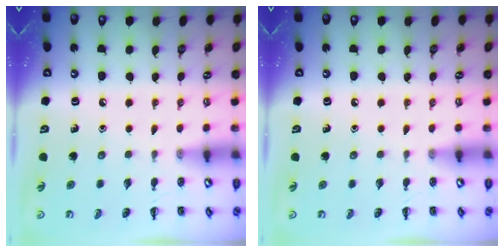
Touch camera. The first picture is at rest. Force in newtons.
{"total": 0.0}